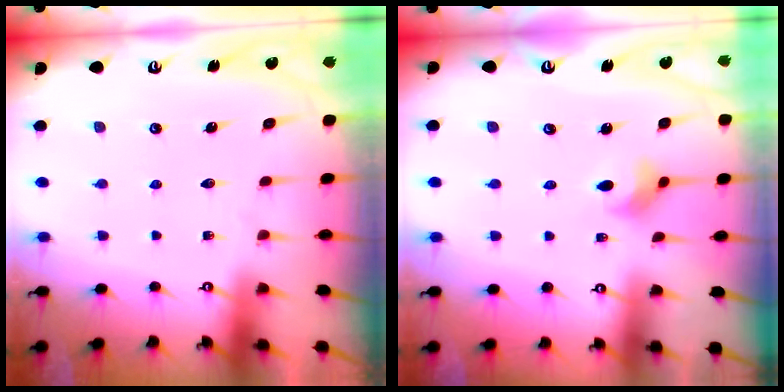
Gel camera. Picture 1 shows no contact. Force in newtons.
{"total": 3.0, "press": 3.0, "slide": 0.5}